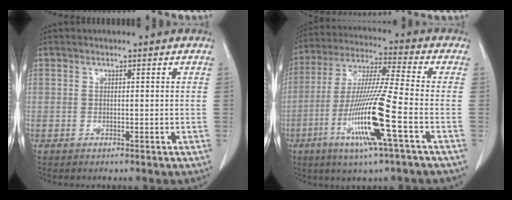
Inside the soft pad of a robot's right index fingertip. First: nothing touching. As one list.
[{"total": 15.0, "force": [-5.3, -0.5, 14.0], "torque": [-0.282, -0.019, -0.102]}]